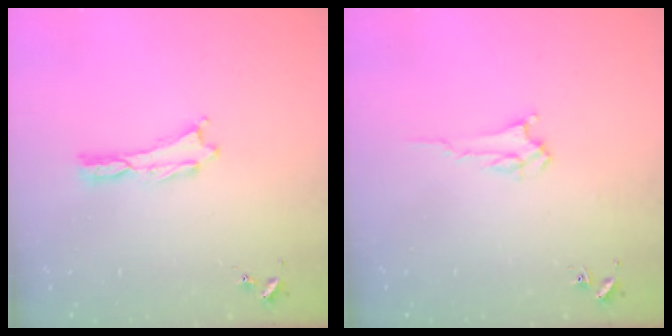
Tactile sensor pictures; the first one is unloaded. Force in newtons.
{"total": 2.8, "press": 2.8, "slide": 0.4}